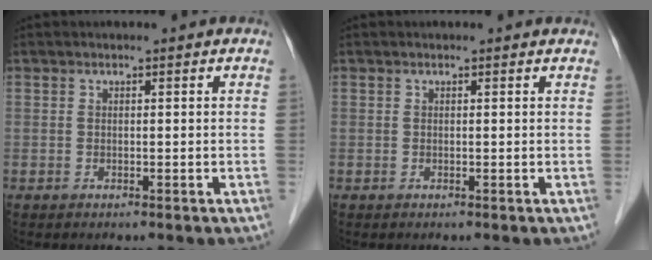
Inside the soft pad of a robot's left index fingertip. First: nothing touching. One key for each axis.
{"total": 1.1, "fx": 1.1, "fy": 0.2, "fz": 0.2, "tx": -0.010, "ty": 0.015, "tz": 0.011}